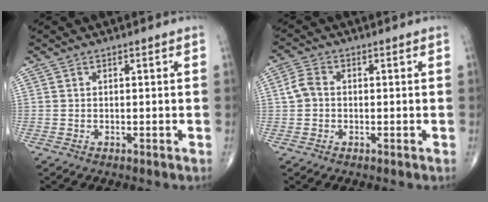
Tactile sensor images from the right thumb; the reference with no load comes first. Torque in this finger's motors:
{"motor_torque": [-0.35, 0.35, 0.48, 0.05, 0.02]}